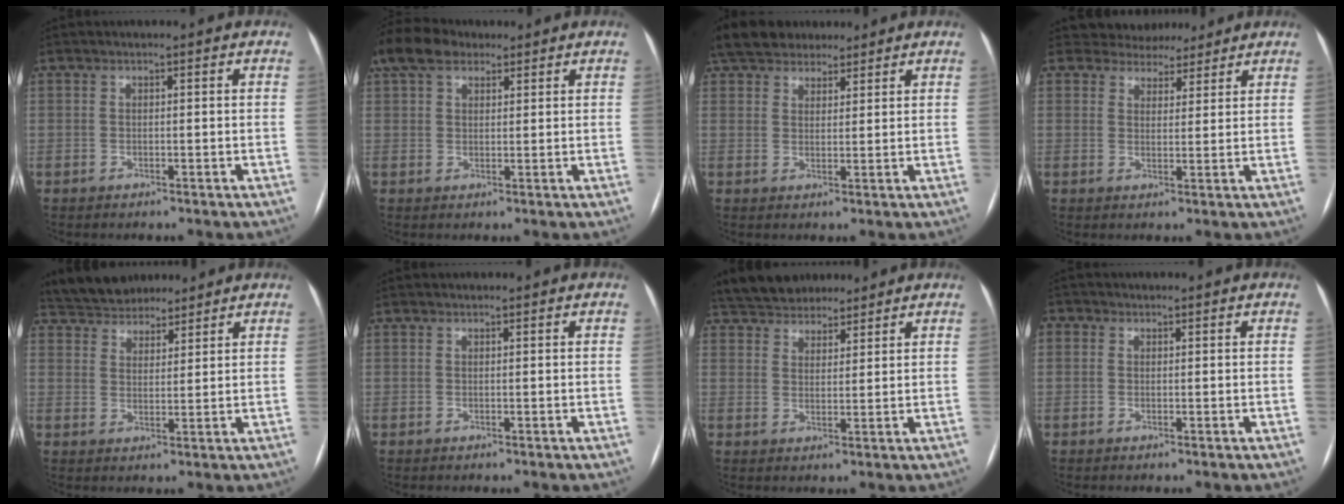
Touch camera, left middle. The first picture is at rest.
{"total": 9.0, "force": [6.4, 4.6, 4.4], "torque": [-0.096, 0.044, 0.121]}
{"total": 11.5, "force": [9.3, 5.4, 4.0], "torque": [-0.074, 0.044, 0.155]}
{"total": 6.1, "force": [5.5, 2.6, 0.1], "torque": [0.004, 0.006, 0.073]}
{"total": 9.1, "force": [8.2, 3.4, 2.1], "torque": [-0.035, 0.026, 0.140]}
{"total": 0.0}
{"total": 10.9, "force": [9.4, 4.3, 3.2], "torque": [-0.057, 0.031, 0.155]}
{"total": 1.6, "force": [0.5, 1.4, 0.5], "torque": [-0.005, 0.007, 0.005]}